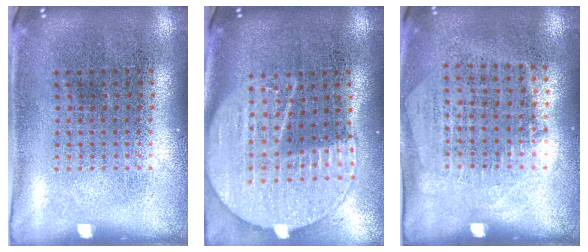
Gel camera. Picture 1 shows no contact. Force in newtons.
{"total": 2.0, "press": 1.8, "slide": 1.0}
{"total": 1.3, "press": 1.1, "slide": 0.6}